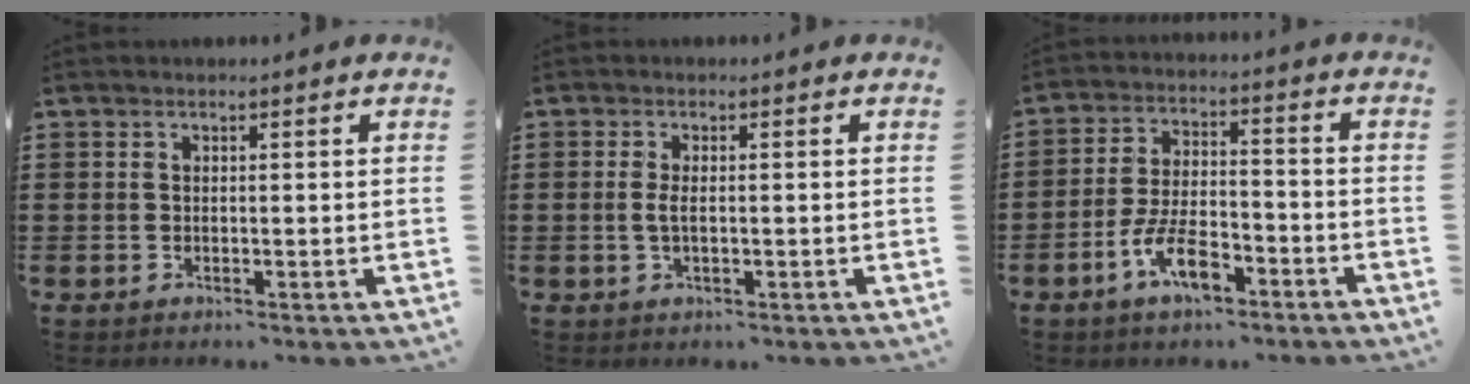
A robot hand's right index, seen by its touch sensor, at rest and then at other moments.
{"total": 2.1, "force": [-0.1, 0.7, 2.0], "torque": [-0.052, -0.005, -0.008]}
{"total": 8.5, "force": [-4.6, 3.4, 6.3], "torque": [-0.134, 0.003, -0.085]}